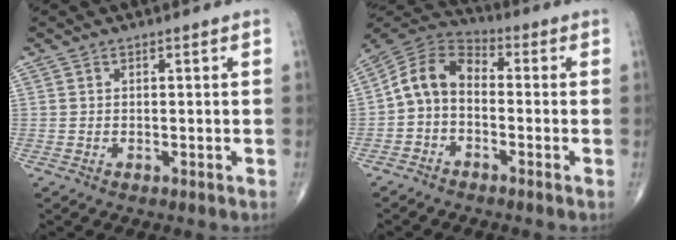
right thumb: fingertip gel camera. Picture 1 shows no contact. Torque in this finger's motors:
{"motor_torque": [0.10, 0.09, 0.68, -0.61, 0.12]}